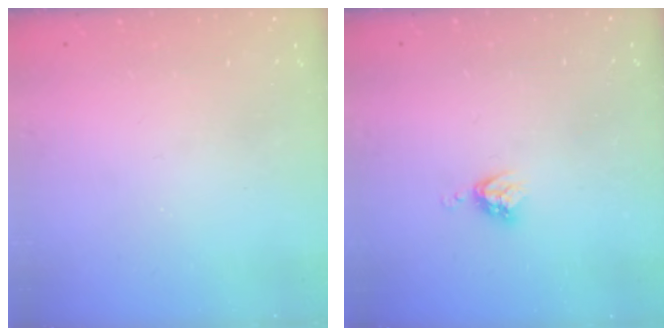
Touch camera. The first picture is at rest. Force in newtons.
{"total": 4.0, "press": 4.0, "slide": 0.5}